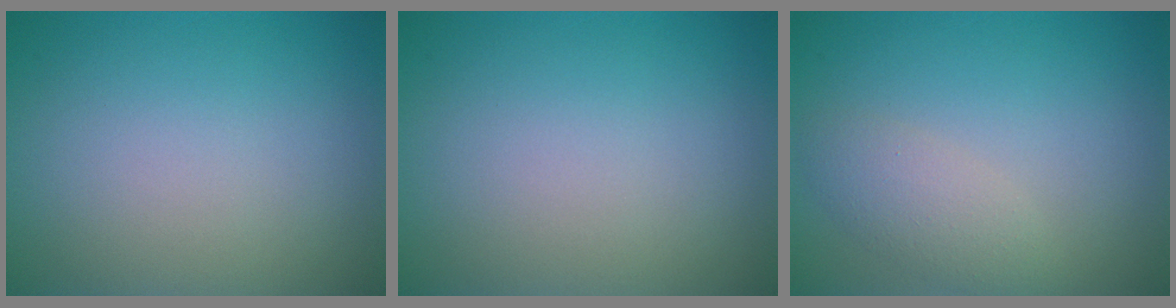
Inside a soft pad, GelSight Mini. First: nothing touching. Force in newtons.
{"total": 0.0}
{"total": 2.5, "press": 2.5, "slide": 0.1}